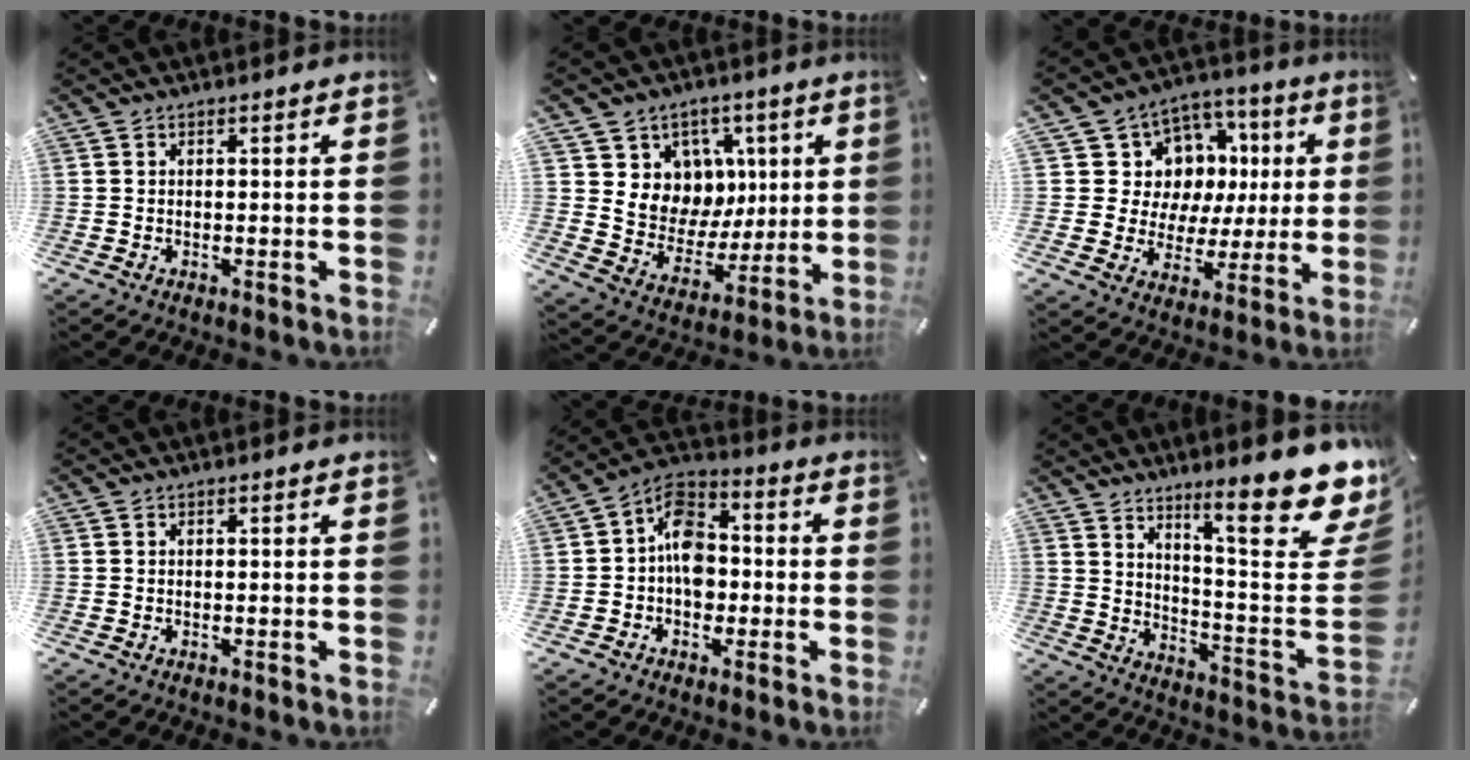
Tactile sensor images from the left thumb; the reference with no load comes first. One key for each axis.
{"total": 10.9, "fx": 3.2, "fy": 10.3, "fz": 1.3, "tx": -0.009, "ty": -0.055, "tz": 0.066}
{"total": 11.1, "fx": 1.7, "fy": 10.7, "fz": 2.1, "tx": -0.024, "ty": -0.027, "tz": 0.040}
{"total": 0.0}
{"total": 9.8, "fx": -1.2, "fy": 7.4, "fz": 6.3, "tx": -0.112, "ty": 0.014, "tz": -0.021}
{"total": 21.0, "fx": 14.2, "fy": 5.5, "fz": 14.4, "tx": -0.203, "ty": -0.109, "tz": 0.228}